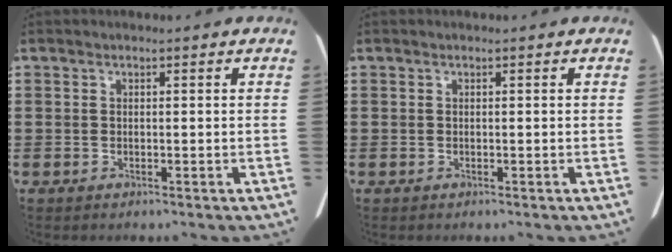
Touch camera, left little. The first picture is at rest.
{"total": 0.0}